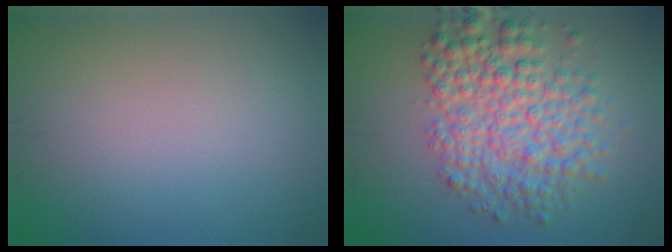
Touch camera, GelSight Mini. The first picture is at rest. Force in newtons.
{"total": 7.0, "press": 7.0, "slide": 0.1}